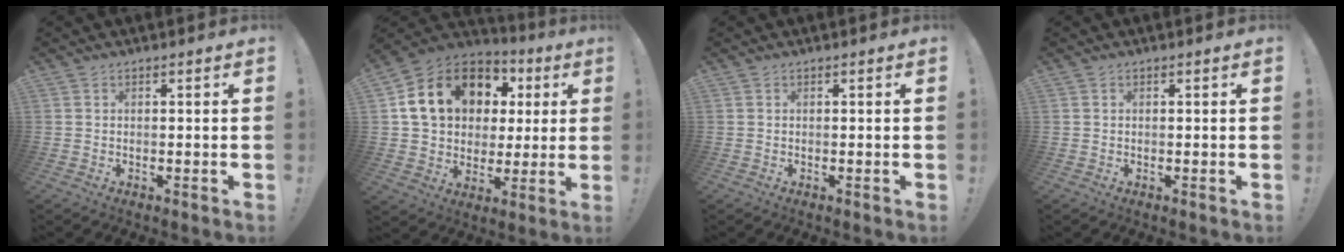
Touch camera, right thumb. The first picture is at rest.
{"total": 19.0, "force": [7.2, 14.1, 10.5], "torque": [-0.166, -0.018, 0.150]}
{"total": 0.0}
{"total": 0.0}